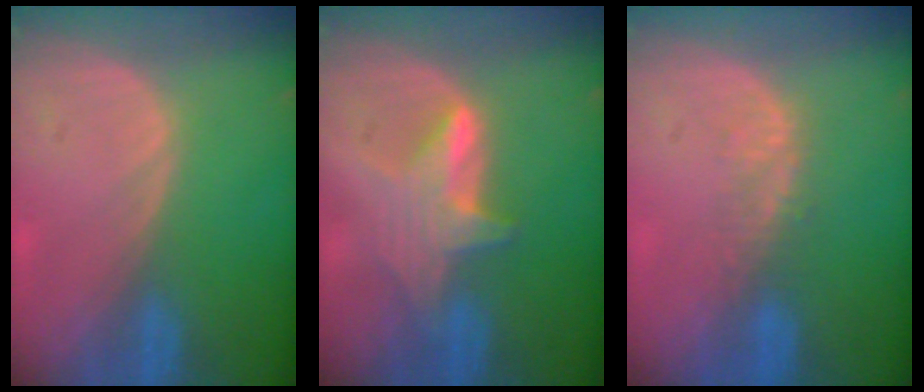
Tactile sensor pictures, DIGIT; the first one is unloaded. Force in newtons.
{"total": 5.6, "press": 5.6, "slide": 0.4}
{"total": 2.9, "press": 2.3, "slide": 1.8}